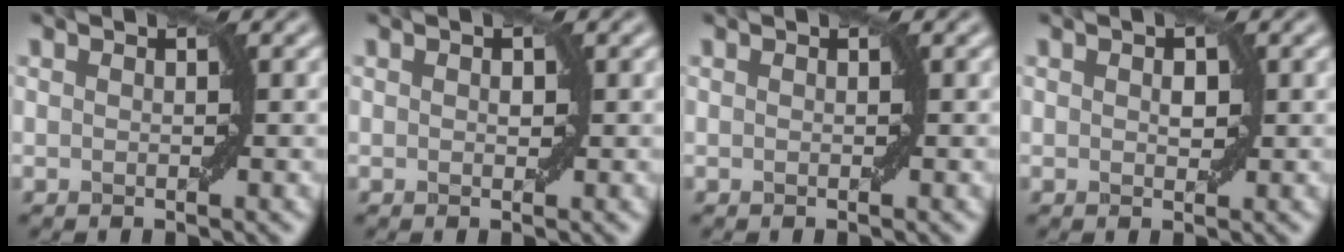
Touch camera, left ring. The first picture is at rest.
{"total": 0.6, "force": [0.1, 0.4, 0.4], "torque": [-0.001, 0.000, 0.002]}
{"total": 0.0}
{"total": 1.1, "force": [0.1, 0.7, 0.8], "torque": [-0.010, 0.002, 0.004]}